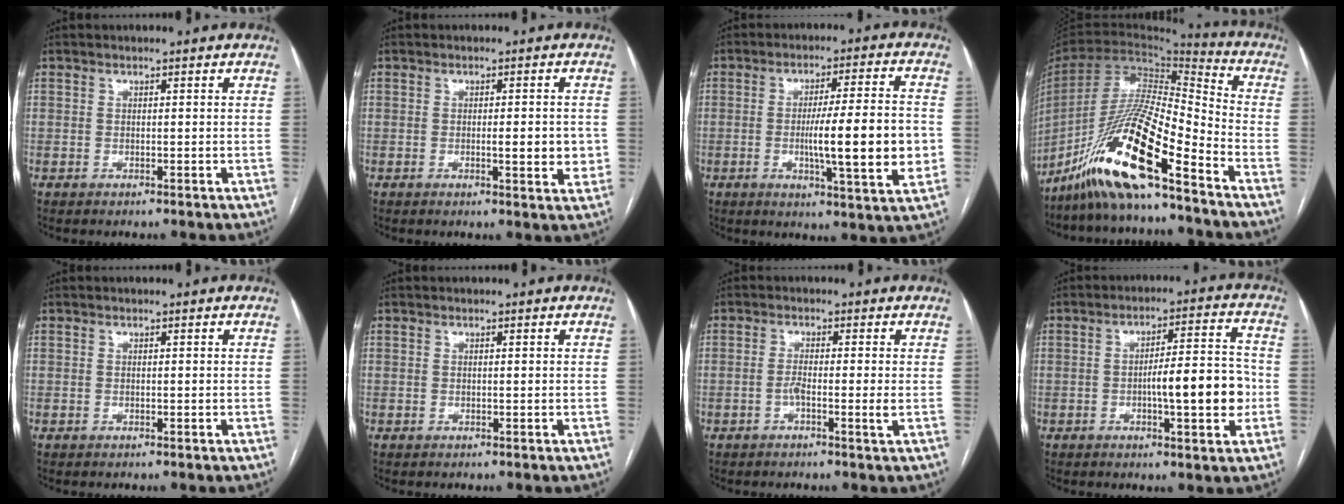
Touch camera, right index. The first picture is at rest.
{"total": 4.5, "force": [-0.4, 1.1, 4.3], "torque": [-0.058, -0.004, -0.005]}
{"total": 13.8, "force": [-1.9, 0.6, 13.6], "torque": [-0.208, -0.006, -0.030]}
{"total": 18.6, "force": [-12.4, 1.3, 13.8], "torque": [-0.285, -0.022, -0.234]}
{"total": 0.0}
{"total": 0.0}
{"total": 2.8, "force": [-0.8, -0.1, 2.7], "torque": [-0.049, -0.002, -0.016]}
{"total": 10.2, "force": [-2.0, 1.6, 9.9], "torque": [-0.149, 0.016, -0.027]}